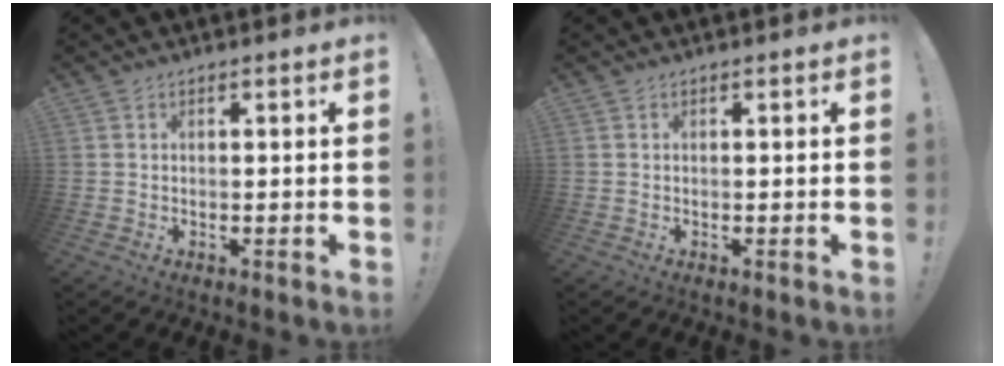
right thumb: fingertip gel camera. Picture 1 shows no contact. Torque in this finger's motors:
{"motor_torque": [0.01, -0.03, 0.16, -0.09, -0.04]}